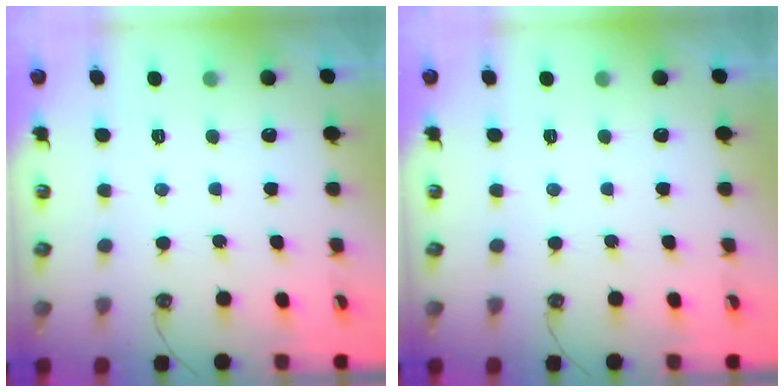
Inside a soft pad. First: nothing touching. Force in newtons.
{"total": 0.0}